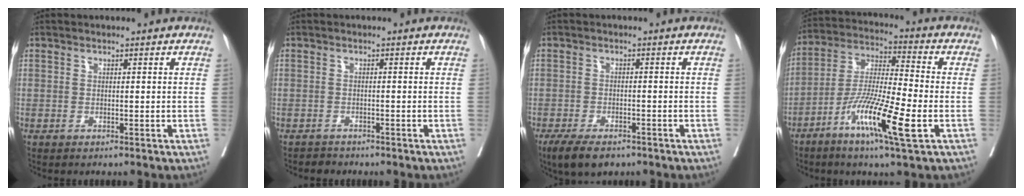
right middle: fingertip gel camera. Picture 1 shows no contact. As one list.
[{"total": 1.6, "force": [-1.5, 0.5, -0.2], "torque": [0.000, -0.003, -0.026]}, {"total": 7.2, "force": [-5.2, 2.7, 4.0], "torque": [-0.063, -0.008, -0.082]}, {"total": 13.4, "force": [-5.6, 0.6, 12.2], "torque": [-0.239, -0.019, -0.106]}]